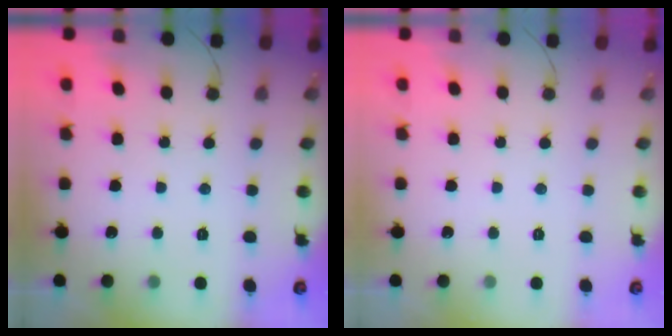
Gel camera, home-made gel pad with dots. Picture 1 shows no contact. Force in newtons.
{"total": 0.0}